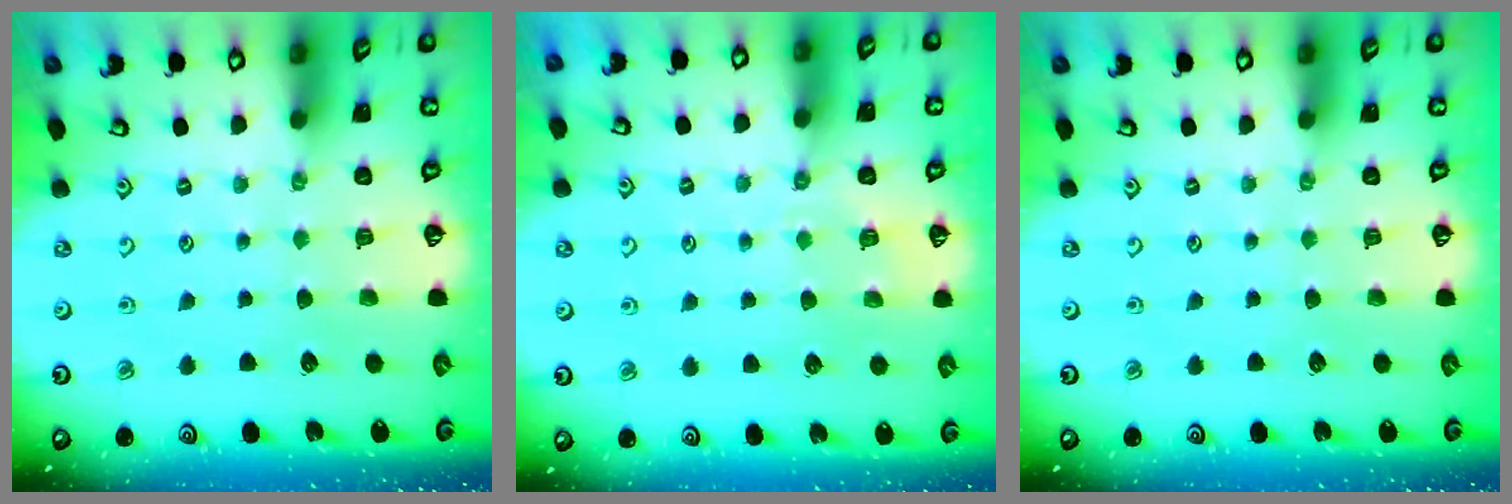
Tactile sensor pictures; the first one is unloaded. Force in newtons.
{"total": 4.1, "press": 3.9, "slide": 1.2}
{"total": 0.0}